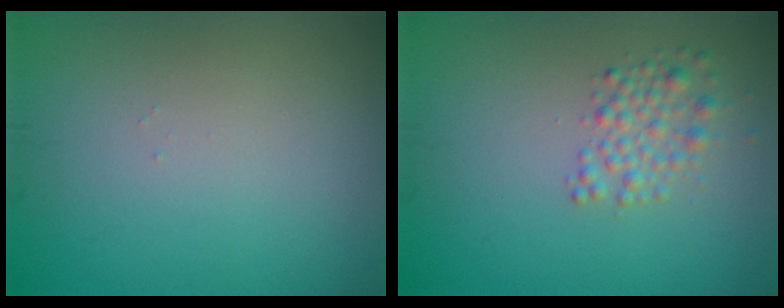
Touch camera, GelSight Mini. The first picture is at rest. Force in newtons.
{"total": 2.2, "press": 2.2, "slide": 0.1}